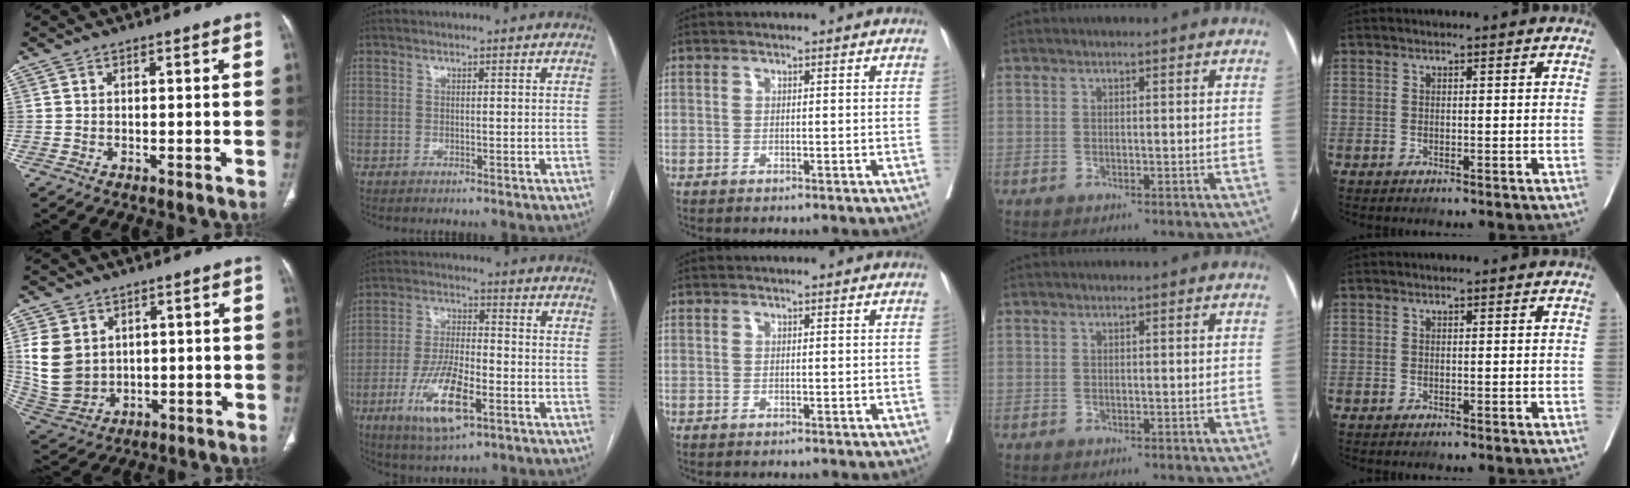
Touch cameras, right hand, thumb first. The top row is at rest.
{"thumb": {"total": 11.2, "force": [2.4, 9.1, 6.1], "torque": [-0.107, -0.010, 0.071]}, "index": {"total": 12.1, "force": [-4.9, 3.5, 10.5], "torque": [-0.210, -0.012, -0.085]}}